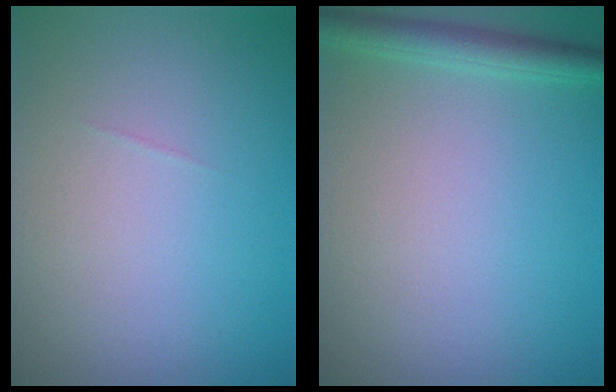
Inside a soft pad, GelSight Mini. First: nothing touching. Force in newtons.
{"total": 2.5, "press": 2.5, "slide": 0.1}